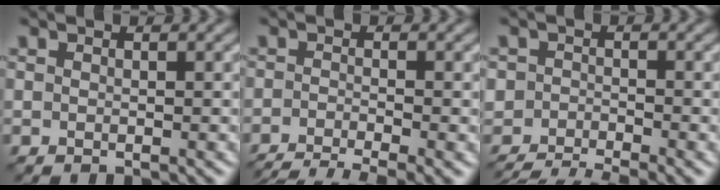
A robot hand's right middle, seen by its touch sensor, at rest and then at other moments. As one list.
[{"total": 5.8, "force": [-4.4, 1.1, 3.6], "torque": [-0.057, -0.013, -0.083]}, {"total": 5.6, "force": [-5.1, 1.1, 2.0], "torque": [-0.035, -0.014, -0.091]}]